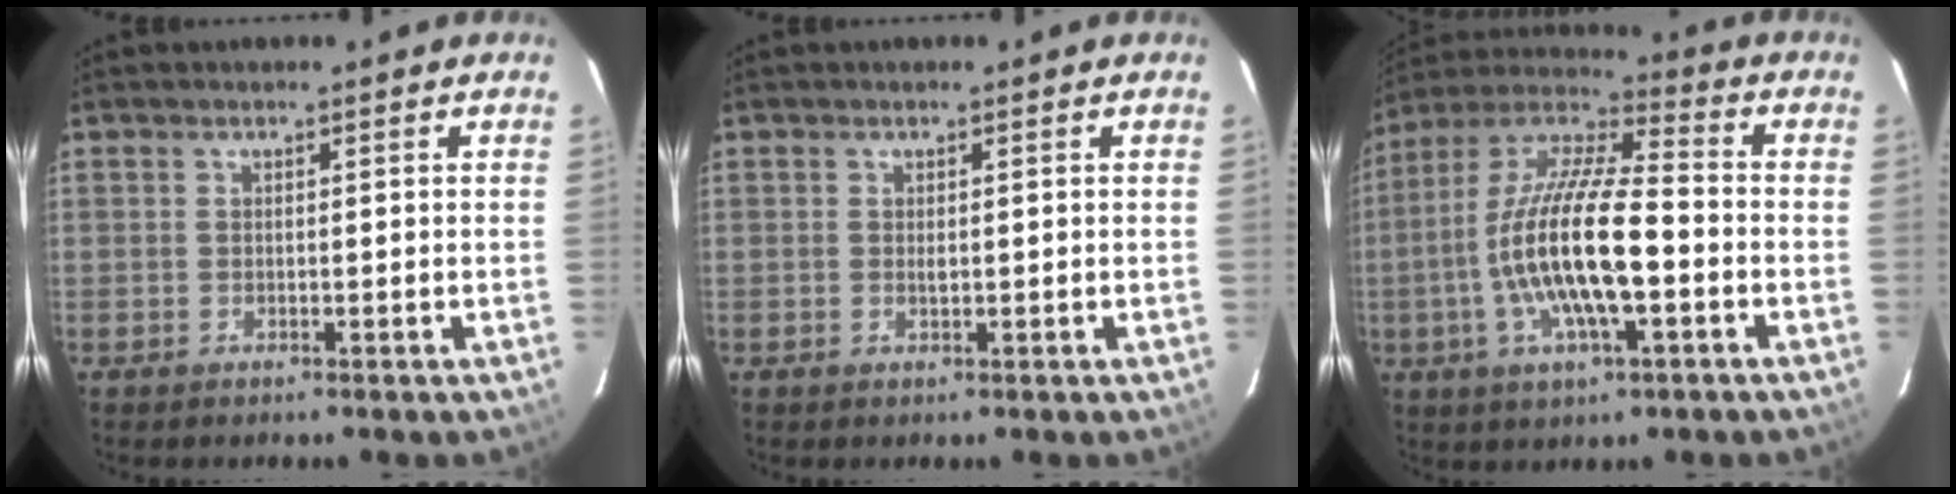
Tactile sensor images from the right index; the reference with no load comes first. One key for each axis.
{"total": 0.9, "fx": 0.1, "fy": 0.4, "fz": 0.7, "tx": -0.013, "ty": 0.001, "tz": 0.002}
{"total": 18.1, "fx": -3.8, "fy": 4.9, "fz": 17.0, "tx": -0.331, "ty": -0.004, "tz": -0.079}